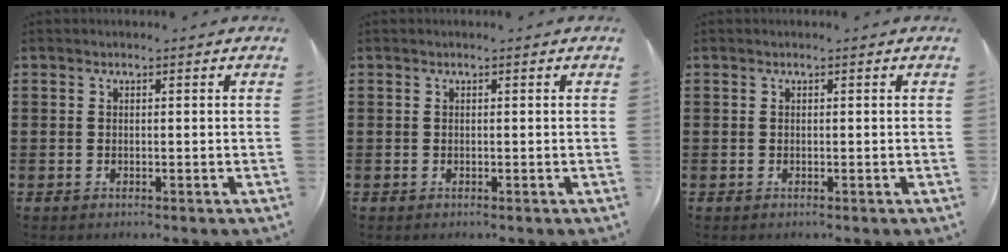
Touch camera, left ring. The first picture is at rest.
{"total": 0.0}
{"total": 0.0}